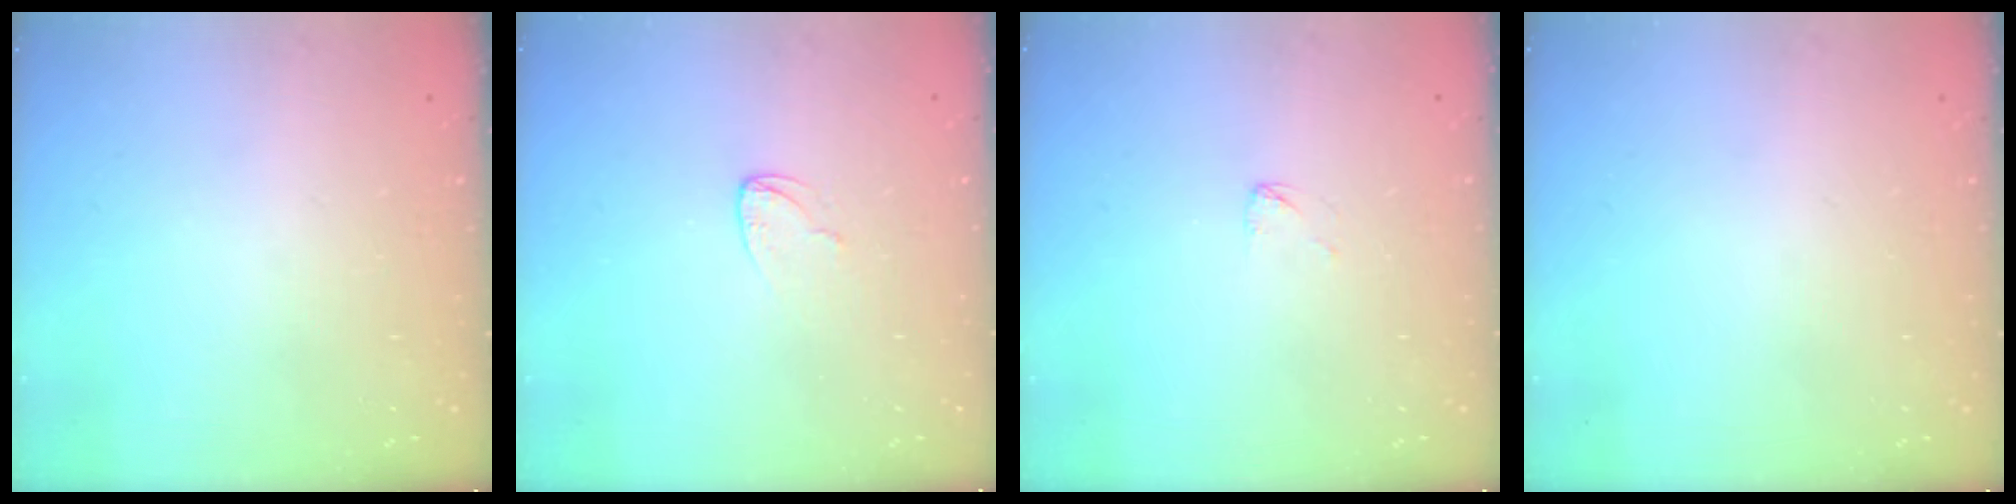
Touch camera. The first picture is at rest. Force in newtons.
{"total": 3.8, "press": 3.8, "slide": 0.3}
{"total": 1.9, "press": 1.9, "slide": 0.1}
{"total": 0.0}